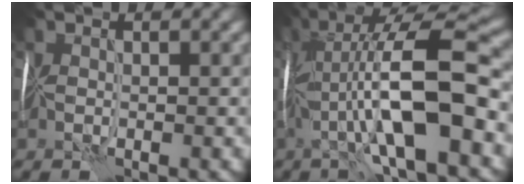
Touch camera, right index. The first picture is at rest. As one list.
[{"total": 10.3, "force": [-1.8, 2.9, 9.7], "torque": [-0.189, 0.036, -0.028]}]